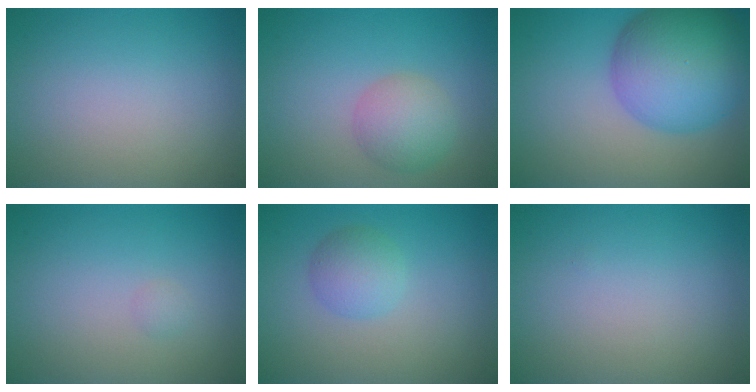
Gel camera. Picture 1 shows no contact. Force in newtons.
{"total": 3.4, "press": 3.4, "slide": 0.2}
{"total": 10.8, "press": 10.8, "slide": 0.5}
{"total": 0.5, "press": 0.5, "slide": 0.0}
{"total": 2.6, "press": 2.6, "slide": 0.1}
{"total": 0.0}